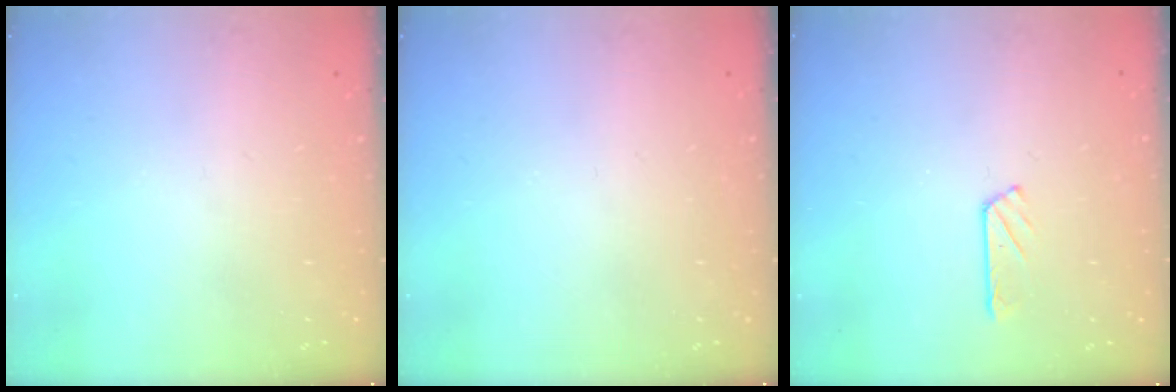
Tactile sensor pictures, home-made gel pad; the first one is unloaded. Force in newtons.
{"total": 0.0}
{"total": 2.4, "press": 2.3, "slide": 0.3}